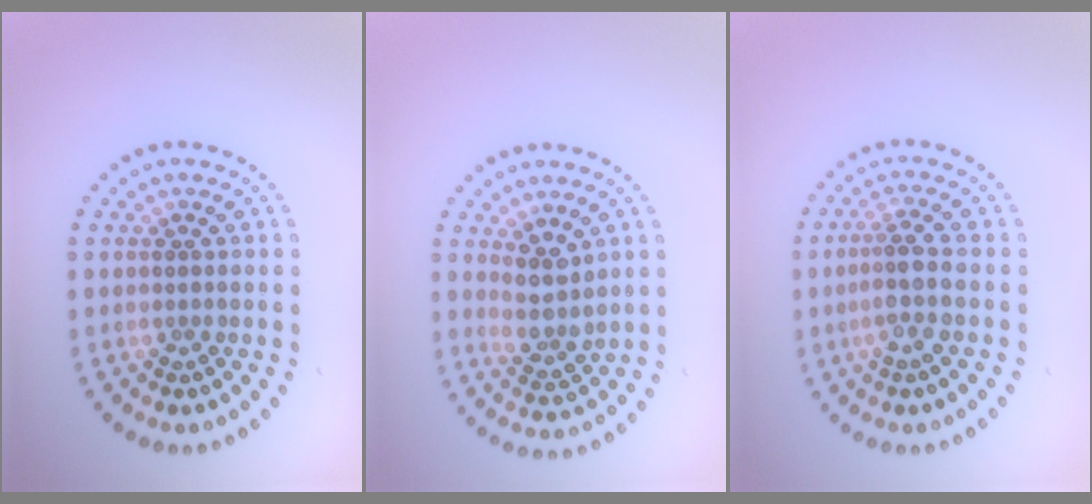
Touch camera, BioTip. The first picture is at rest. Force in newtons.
{"total": 2.9, "press": 2.4, "slide": 1.6}
{"total": 2.5, "press": 2.0, "slide": 1.5}